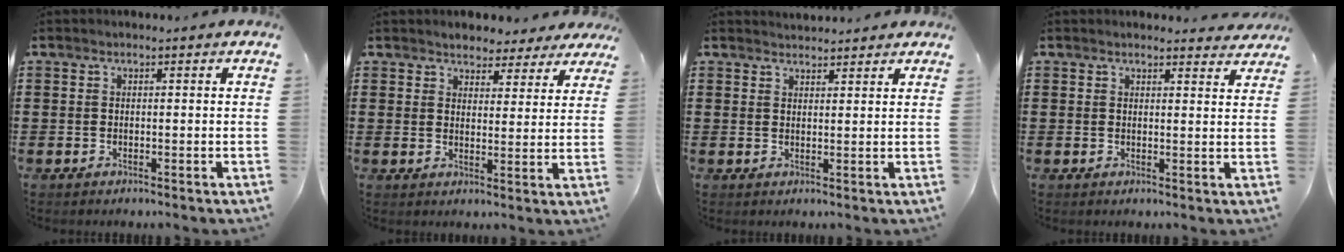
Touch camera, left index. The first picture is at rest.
{"total": 3.5, "force": [3.4, 1.1, -0.1], "torque": [-0.006, -0.009, 0.060]}
{"total": 1.8, "force": [1.8, 0.2, 0.0], "torque": [-0.004, 0.001, 0.036]}
{"total": 1.9, "force": [1.9, 0.4, 0.1], "torque": [0.000, -0.005, 0.034]}